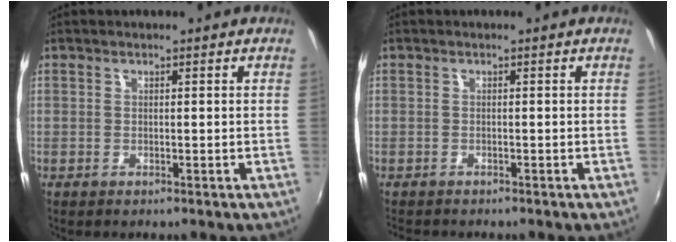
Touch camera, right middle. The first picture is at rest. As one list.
[{"total": 2.0, "force": [-1.9, 0.3, 0.6], "torque": [-0.015, -0.013, -0.029]}]